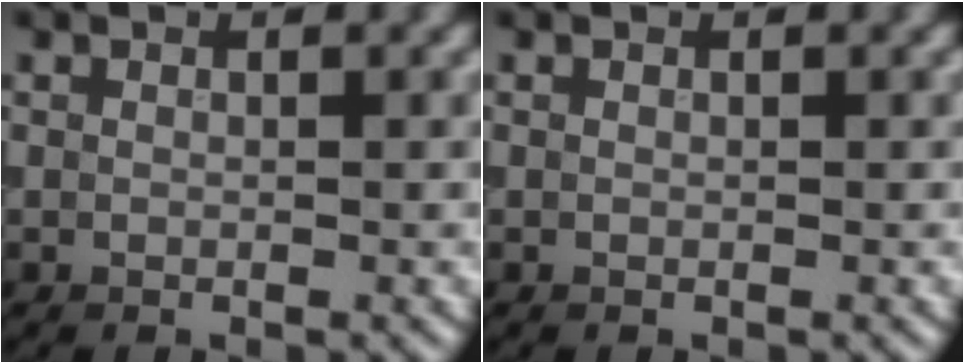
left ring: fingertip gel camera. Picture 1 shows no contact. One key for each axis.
{"total": 0.0}